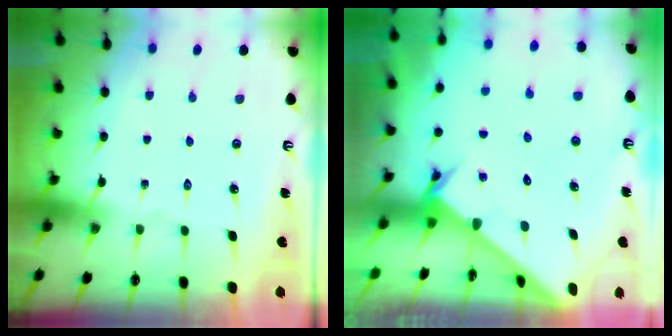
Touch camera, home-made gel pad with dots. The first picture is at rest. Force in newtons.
{"total": 2.5, "press": 2.5, "slide": 0.2}